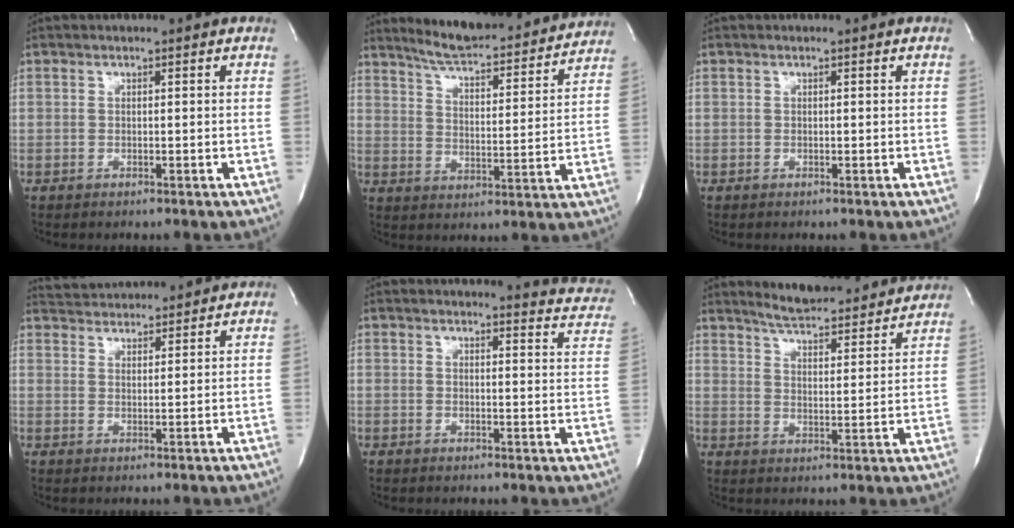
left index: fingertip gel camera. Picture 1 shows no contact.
{"total": 18.7, "force": [17.3, 2.7, 6.8], "torque": [-0.095, -0.023, 0.231]}
{"total": 0.6, "force": [-0.6, -0.1, 0.0], "torque": [0.003, -0.003, -0.010]}
{"total": 8.2, "force": [8.0, 1.1, 1.6], "torque": [-0.031, 0.019, 0.120]}
{"total": 9.4, "force": [9.1, 1.4, 1.9], "torque": [0.003, -0.059, 0.066]}
{"total": 14.4, "force": [13.5, 1.9, 4.6], "torque": [-0.063, -0.014, 0.178]}